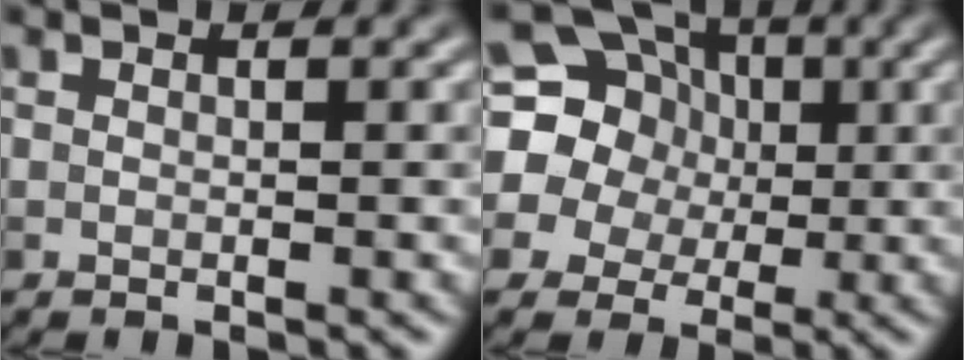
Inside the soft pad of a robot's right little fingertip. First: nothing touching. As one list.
[{"total": 15.6, "force": [4.1, 13.9, 5.7], "torque": [-0.148, 0.043, 0.045]}]